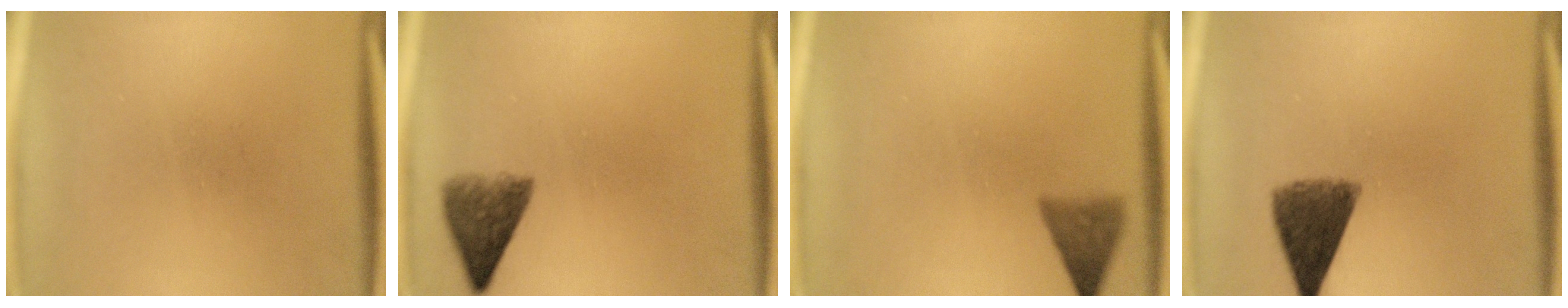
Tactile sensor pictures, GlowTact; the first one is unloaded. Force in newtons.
{"total": 5.5}
{"total": 3.5}
{"total": 8.1}